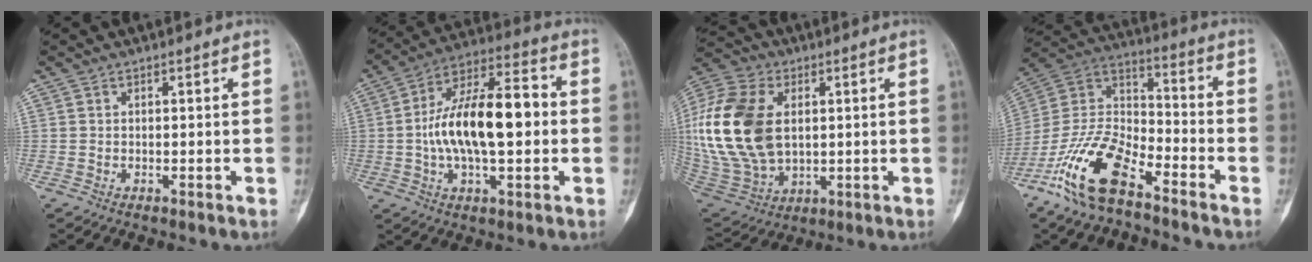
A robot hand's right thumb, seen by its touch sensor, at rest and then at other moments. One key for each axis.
{"total": 18.7, "fx": -0.3, "fy": 8.3, "fz": 16.8, "tx": -0.286, "ty": 0.033, "tz": -0.010}
{"total": 24.5, "fx": 3.1, "fy": 15.8, "fz": 18.5, "tx": -0.405, "ty": -0.011, "tz": 0.067}
{"total": 17.6, "fx": -11.1, "fy": 6.9, "fz": 11.8, "tx": -0.236, "ty": 0.064, "tz": -0.216}